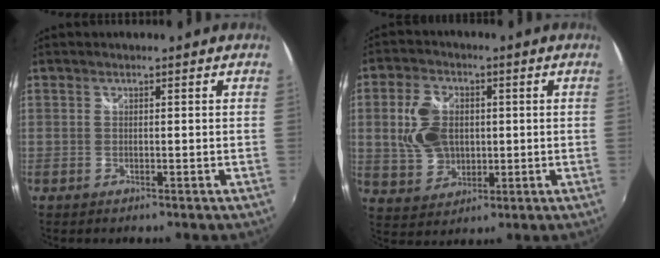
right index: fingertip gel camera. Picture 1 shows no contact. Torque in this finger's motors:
{"motor_torque": [0.27, 0.04, 0.35, 0.11]}